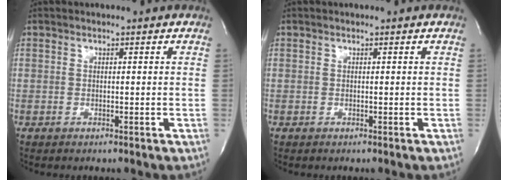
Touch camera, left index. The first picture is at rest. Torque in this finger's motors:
{"motor_torque": [-0.03, 0.11, 0.01, 0.00]}